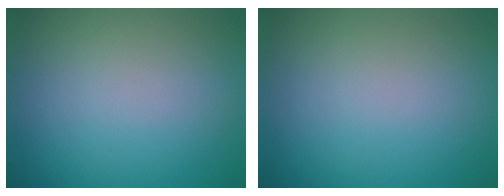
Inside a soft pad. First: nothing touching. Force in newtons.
{"total": 0.0}